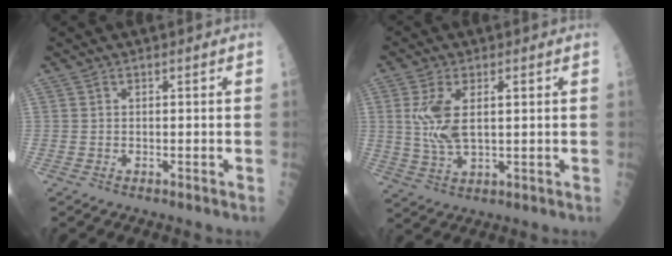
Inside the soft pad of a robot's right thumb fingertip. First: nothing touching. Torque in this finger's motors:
{"motor_torque": [0.64, 1.19, 0.53, 0.42, 0.11]}